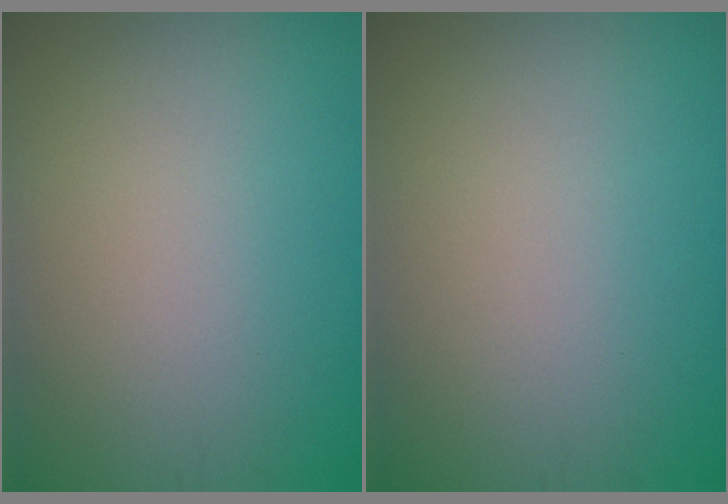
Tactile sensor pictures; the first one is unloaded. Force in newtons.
{"total": 0.0}